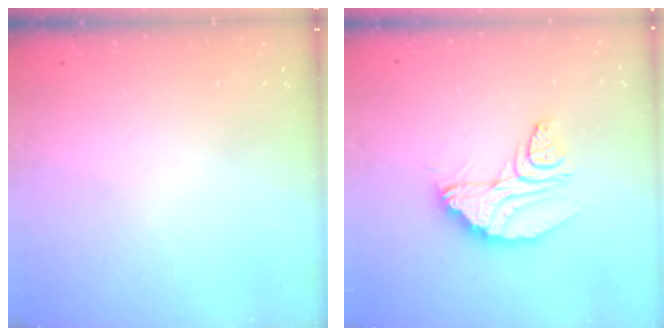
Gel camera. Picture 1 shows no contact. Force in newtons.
{"total": 12.7, "press": 12.6, "slide": 0.9}